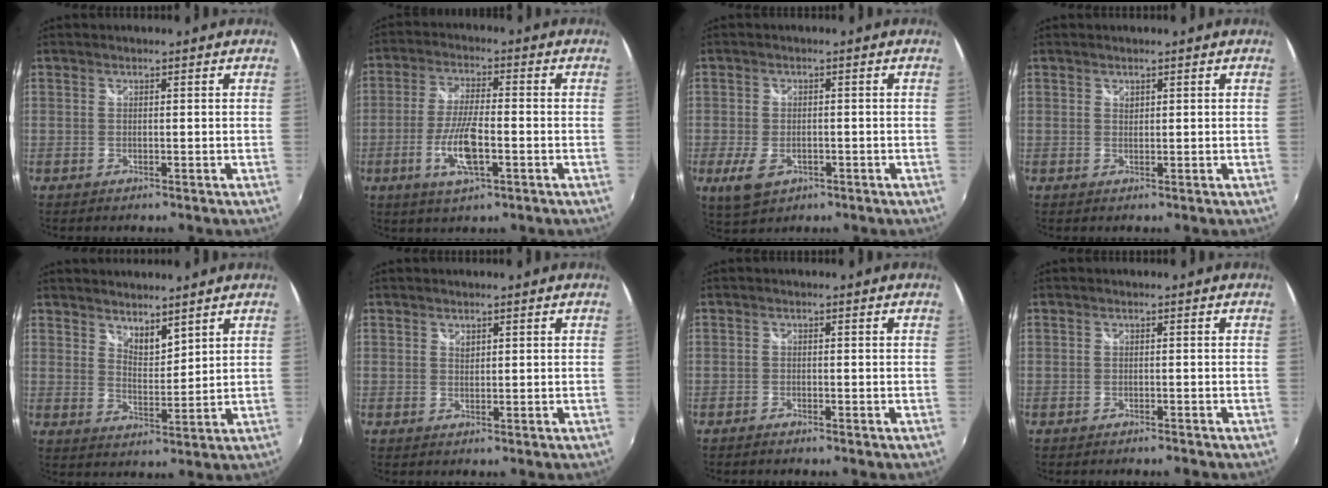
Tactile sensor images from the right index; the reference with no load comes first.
{"total": 8.9, "force": [-3.1, 2.2, 8.1], "torque": [-0.165, -0.007, -0.060]}
{"total": 6.1, "force": [-2.7, 3.7, 4.0], "torque": [-0.094, -0.016, -0.042]}
{"total": 0.6, "force": [0.5, 0.4, 0.1], "torque": [-0.001, 0.000, 0.009]}
{"total": 5.0, "force": [4.4, 1.6, 1.9], "torque": [-0.023, -0.004, 0.076]}
{"total": 0.8, "force": [0.6, 0.5, 0.2], "torque": [-0.002, 0.000, 0.011]}
{"total": 1.1, "force": [-1.0, 0.2, 0.2], "torque": [-0.009, -0.005, -0.021]}
{"total": 1.3, "force": [-1.2, 0.2, 0.2], "torque": [-0.009, -0.007, -0.021]}